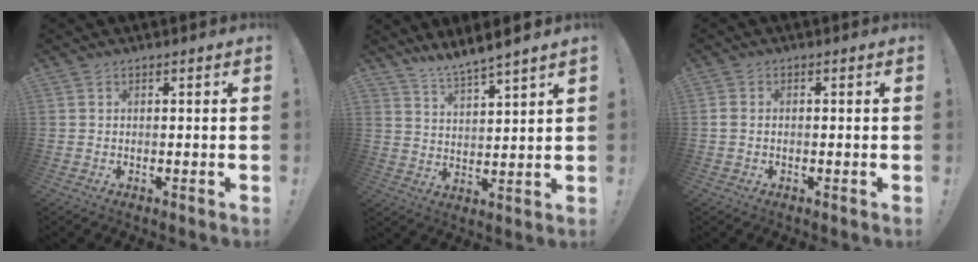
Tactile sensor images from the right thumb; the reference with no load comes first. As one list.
[{"total": 6.4, "force": [6.1, -0.4, 1.8], "torque": [-0.043, -0.048, 0.109]}, {"total": 1.3, "force": [0.0, 0.9, 0.9], "torque": [-0.026, 0.007, 0.001]}]